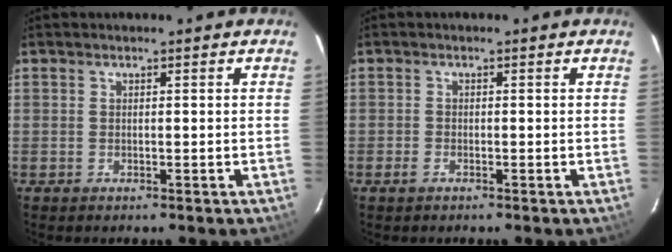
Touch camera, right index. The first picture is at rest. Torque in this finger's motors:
{"motor_torque": [0.03, -0.07, 0.11, 0.01]}